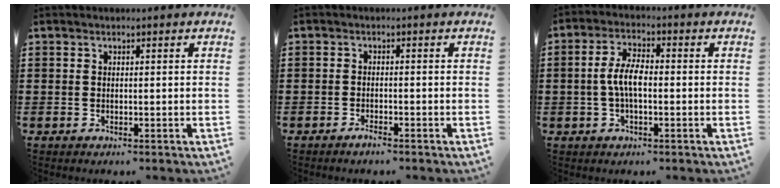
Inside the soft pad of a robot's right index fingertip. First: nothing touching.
{"total": 1.3, "force": [-1.2, 0.1, 0.6], "torque": [-0.013, -0.006, -0.021]}
{"total": 5.6, "force": [-0.6, 2.2, 5.1], "torque": [-0.112, -0.001, -0.019]}